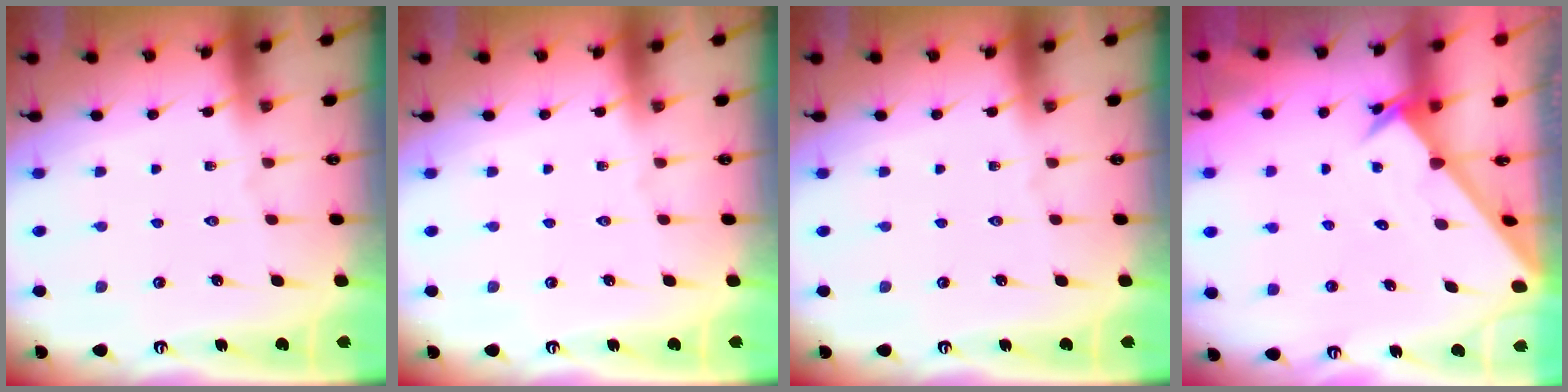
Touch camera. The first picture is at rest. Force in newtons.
{"total": 0.0}
{"total": 0.0}
{"total": 2.3, "press": 2.3, "slide": 0.2}